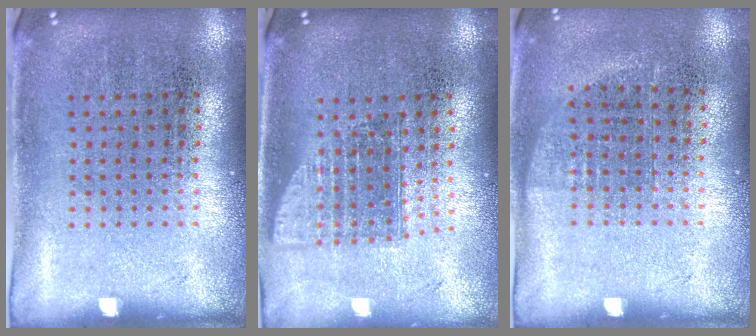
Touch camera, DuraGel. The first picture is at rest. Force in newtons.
{"total": 1.5, "press": 1.1, "slide": 0.9}
{"total": 0.7, "press": 0.6, "slide": 0.3}